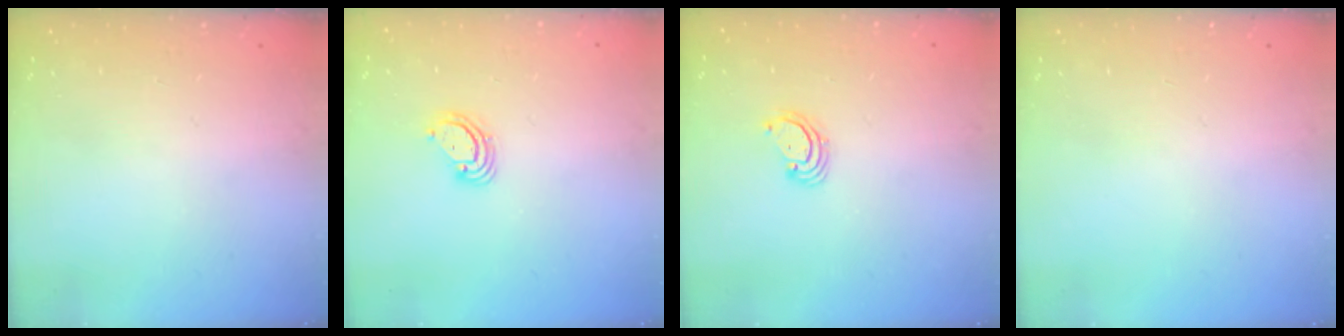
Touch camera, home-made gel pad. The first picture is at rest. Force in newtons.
{"total": 3.7, "press": 3.7, "slide": 0.3}
{"total": 2.4, "press": 2.4, "slide": 0.2}
{"total": 0.0}